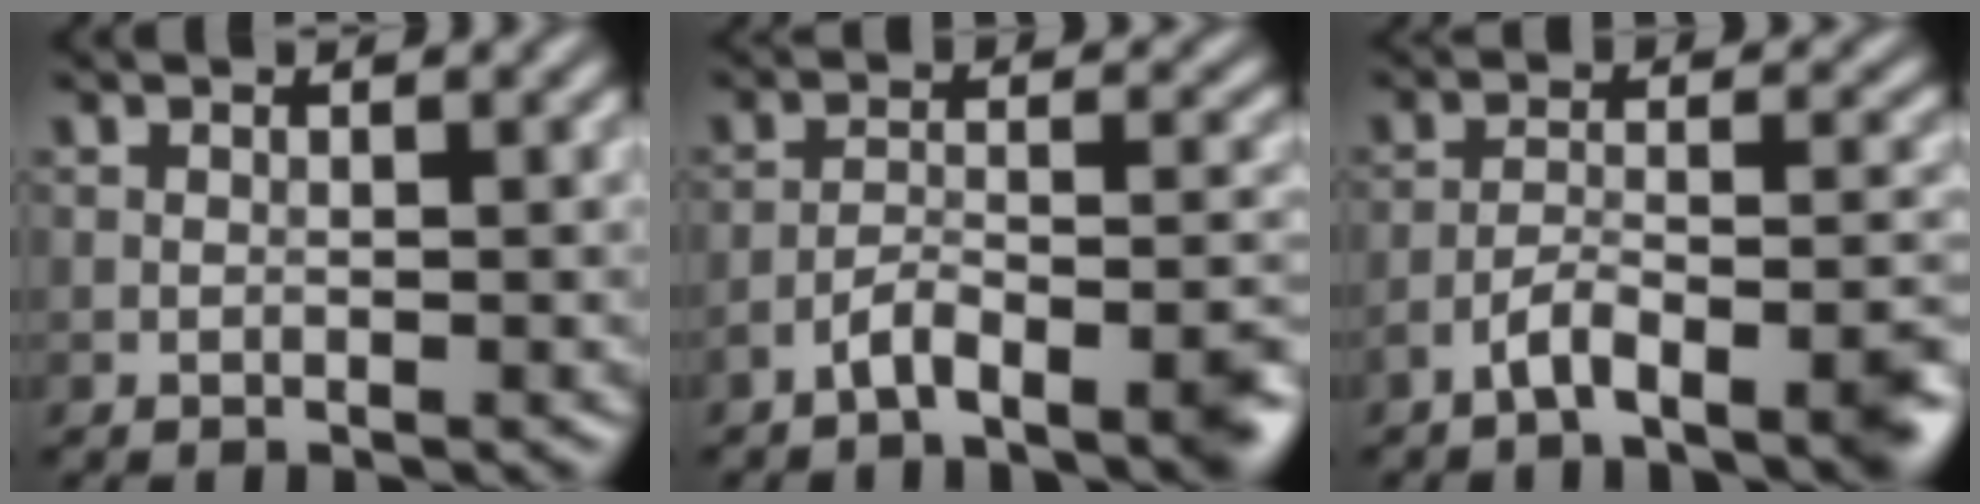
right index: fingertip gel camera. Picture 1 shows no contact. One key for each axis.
{"total": 5.0, "fx": -3.7, "fy": 1.1, "fz": 3.2, "tx": -0.054, "ty": 0.003, "tz": -0.066}
{"total": 5.5, "fx": -4.0, "fy": 1.2, "fz": 3.7, "tx": -0.059, "ty": 0.002, "tz": -0.069}